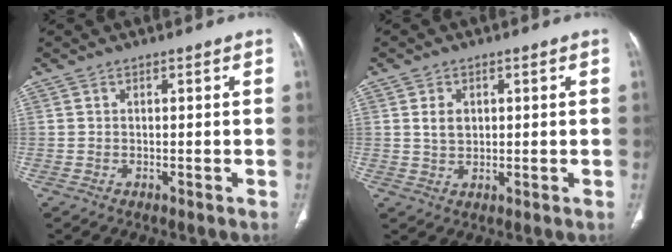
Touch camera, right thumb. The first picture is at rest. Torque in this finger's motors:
{"motor_torque": [0.68, 0.61, 0.33, 0.10, 0.02]}